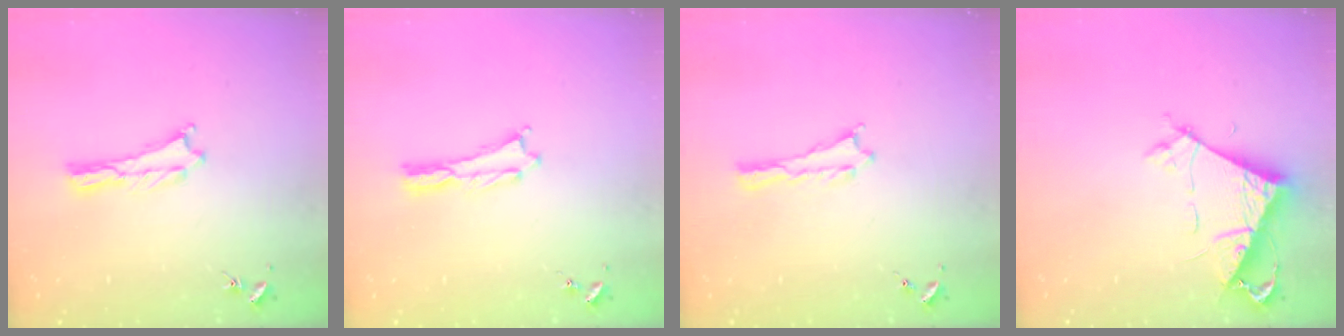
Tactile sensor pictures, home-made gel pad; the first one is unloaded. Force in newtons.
{"total": 0.0}
{"total": 0.0}
{"total": 7.1, "press": 7.1, "slide": 0.4}